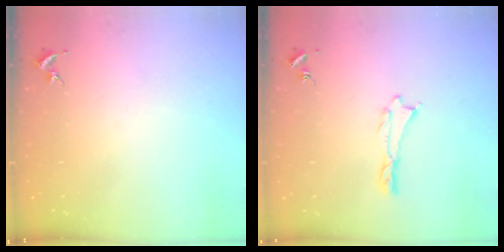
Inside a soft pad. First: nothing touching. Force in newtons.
{"total": 0.0}